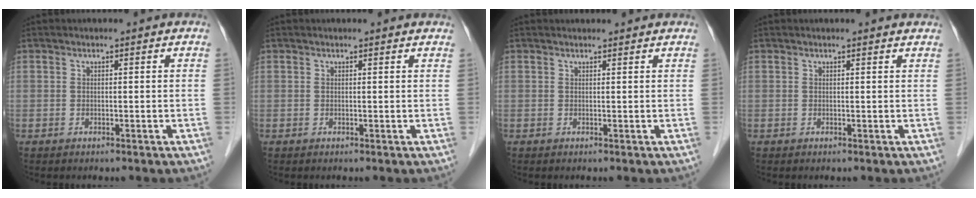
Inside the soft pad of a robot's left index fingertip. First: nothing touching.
{"total": 1.0, "force": [1.0, 0.1, 0.2], "torque": [-0.013, -0.001, 0.005]}
{"total": 2.3, "force": [2.2, 0.4, 0.4], "torque": [-0.011, 0.016, 0.024]}
{"total": 1.2, "force": [1.2, -0.1, 0.1], "torque": [-0.014, -0.006, 0.006]}